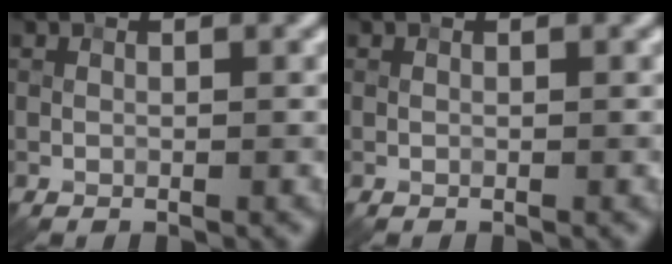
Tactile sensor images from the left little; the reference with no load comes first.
{"total": 0.0}